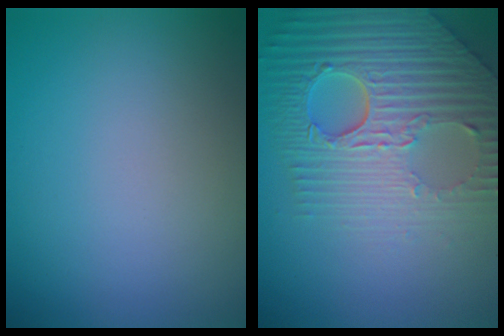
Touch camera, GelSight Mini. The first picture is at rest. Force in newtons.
{"total": 9.0, "press": 6.1, "slide": 6.7}